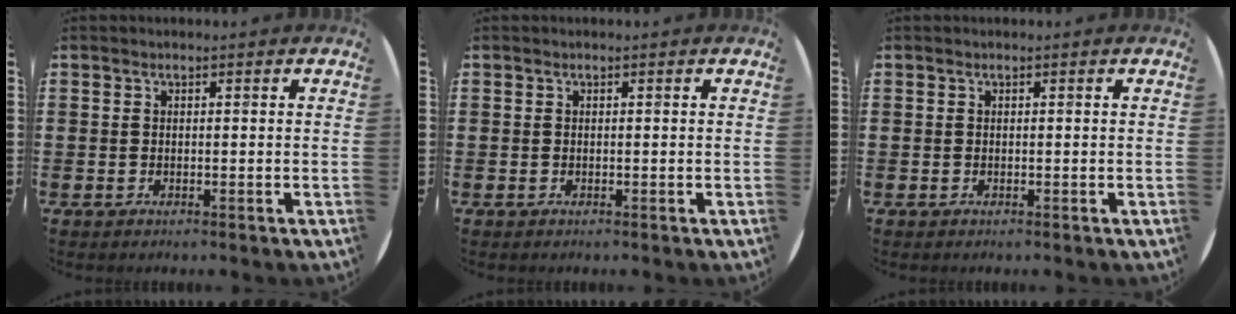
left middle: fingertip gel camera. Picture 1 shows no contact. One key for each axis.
{"total": 0.0}
{"total": 0.0}